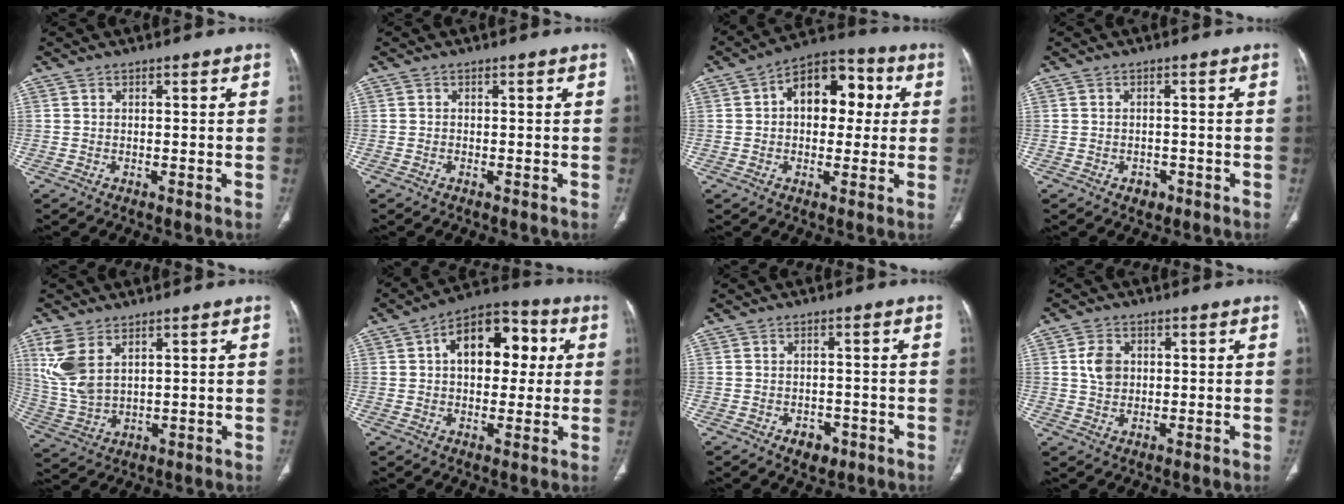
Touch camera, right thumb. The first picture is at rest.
{"total": 0.0}
{"total": 13.2, "force": [2.4, 8.6, 9.8], "torque": [-0.099, 0.028, 0.026]}
{"total": 2.0, "force": [-1.1, 1.5, 0.8], "torque": [-0.003, 0.005, -0.010]}
{"total": 9.7, "force": [4.3, 5.2, 6.9], "torque": [-0.157, -0.010, 0.103]}
{"total": 15.0, "force": [3.3, 9.3, 11.3], "torque": [-0.125, 0.022, 0.042]}
{"total": 3.4, "force": [-1.8, 2.4, 1.7], "torque": [-0.010, 0.007, -0.018]}
{"total": 4.8, "force": [0.9, 3.7, 2.9], "torque": [-0.044, -0.004, 0.016]}